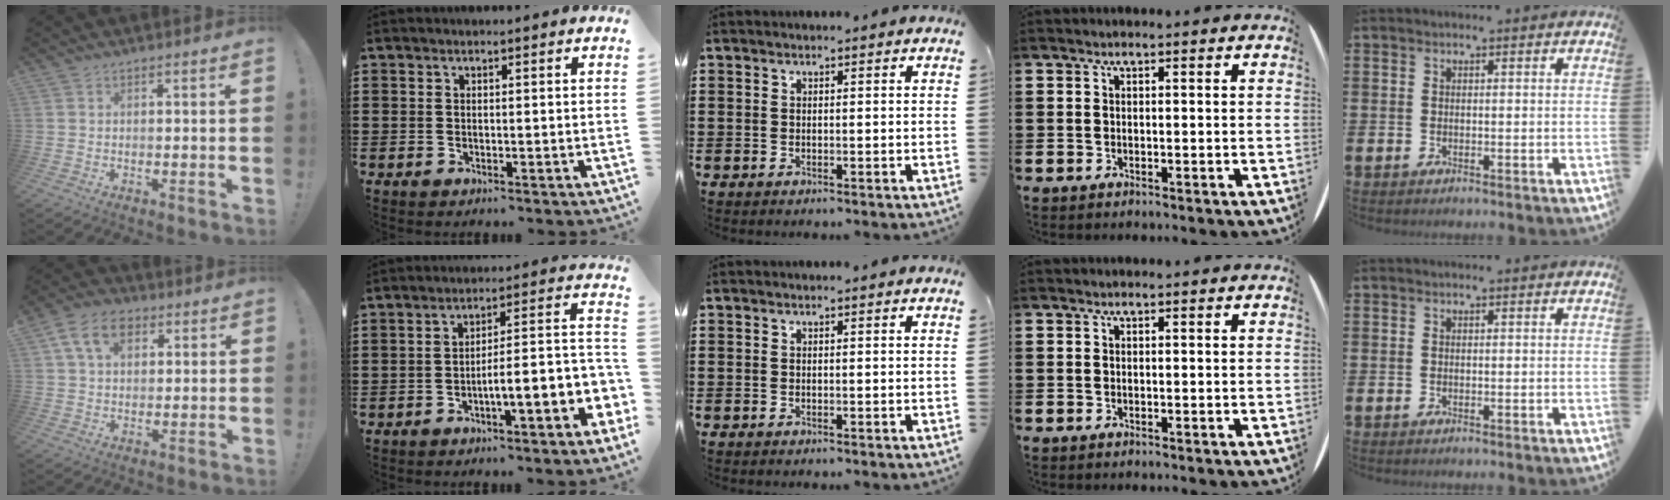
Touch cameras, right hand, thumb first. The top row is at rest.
{"thumb": {"total": 10.5, "force": [4.3, 6.8, 6.7], "torque": [-0.107, 0.005, 0.081]}, "index": {"total": 5.9, "force": [-2.9, 0.5, 5.1], "torque": [-0.082, -0.032, -0.061]}}